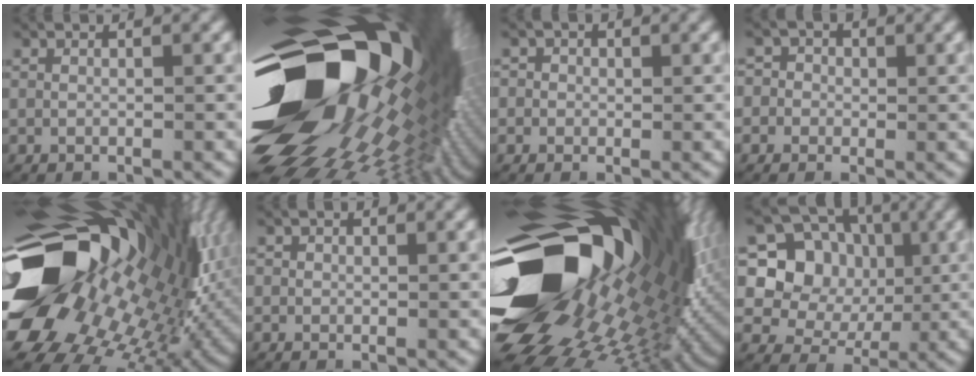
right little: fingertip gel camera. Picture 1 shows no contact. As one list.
[{"total": 44.7, "force": [1.4, 26.1, 36.3], "torque": [-0.489, -0.003, 0.008]}, {"total": 1.2, "force": [-0.1, 1.2, -0.1], "torque": [0.006, 0.004, -0.009]}, {"total": 2.5, "force": [-0.1, 2.4, 0.3], "torque": [-0.002, 0.009, -0.018]}, {"total": 32.2, "force": [3.3, 20.2, 24.9], "torque": [-0.355, -0.001, 0.033]}, {"total": 0.6, "force": [-0.1, 0.6, -0.2], "torque": [0.004, 0.002, -0.004]}, {"total": 40.3, "force": [2.7, 23.6, 32.5], "torque": [-0.462, -0.007, 0.029]}, {"total": 11.7, "force": [1.2, 10.2, 5.6], "torque": [-0.129, -0.006, 0.014]}]